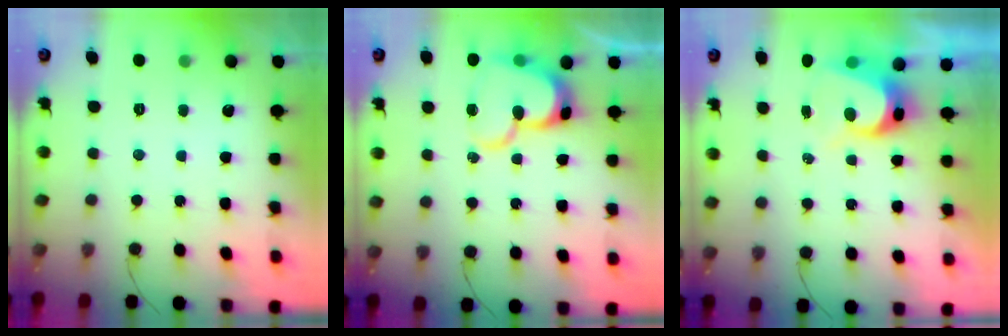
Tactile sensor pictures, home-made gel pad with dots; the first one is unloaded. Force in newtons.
{"total": 14.4, "press": 14.3, "slide": 1.3}
{"total": 8.1, "press": 8.1, "slide": 0.7}